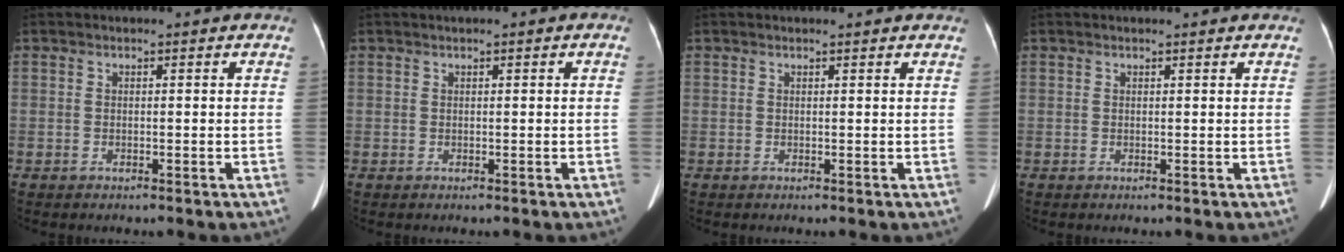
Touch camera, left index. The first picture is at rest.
{"total": 0.8, "force": [0.3, 0.2, 0.7], "torque": [-0.011, 0.008, 0.004]}
{"total": 1.4, "force": [1.4, 0.1, 0.4], "torque": [-0.011, 0.007, 0.015]}
{"total": 1.1, "force": [1.1, 0.0, 0.3], "torque": [-0.011, 0.006, 0.012]}